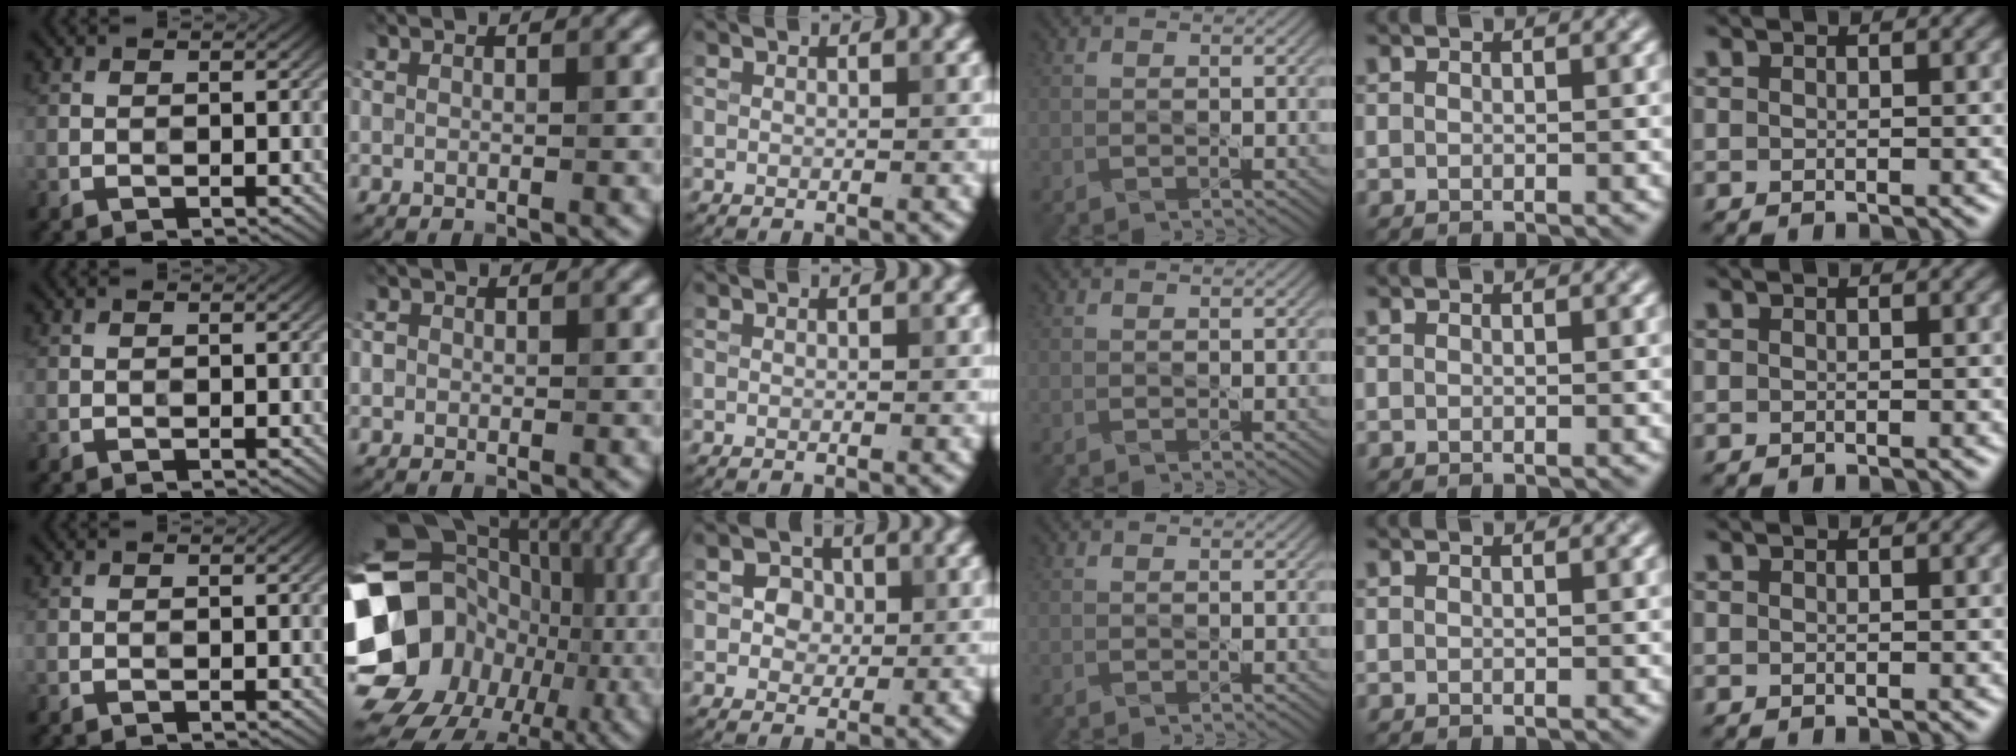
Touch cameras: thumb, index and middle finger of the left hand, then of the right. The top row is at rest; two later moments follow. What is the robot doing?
{"motion": "dispense", "object": "soap dispenser"}